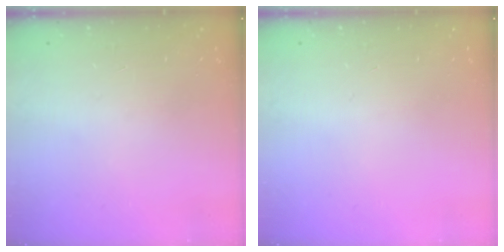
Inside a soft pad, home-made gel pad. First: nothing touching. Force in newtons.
{"total": 0.0}